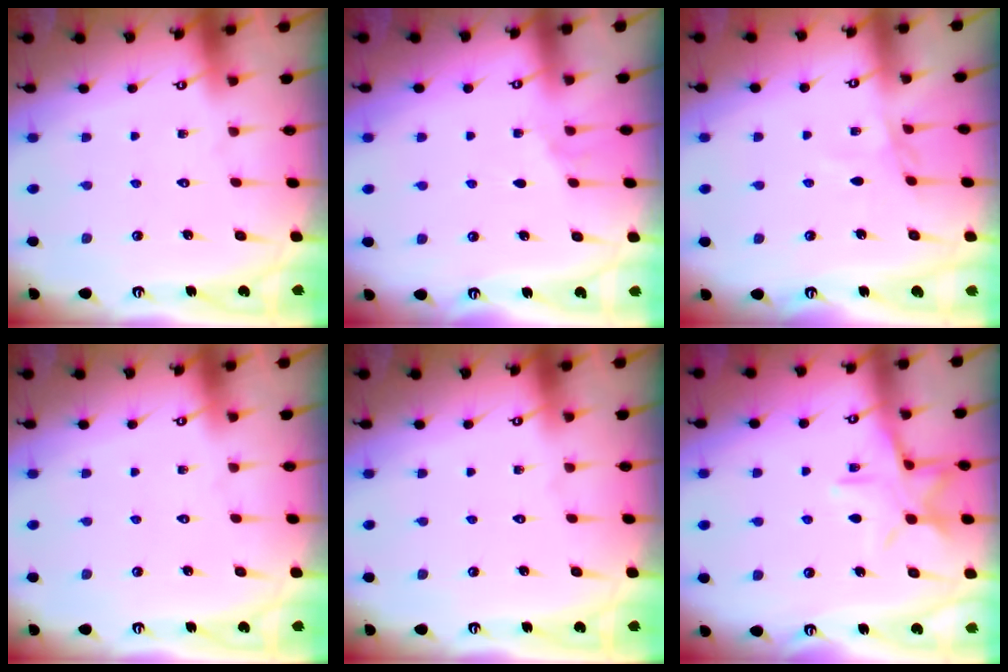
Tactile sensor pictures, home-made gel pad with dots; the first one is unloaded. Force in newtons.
{"total": 4.7, "press": 4.0, "slide": 2.5}
{"total": 2.9, "press": 2.8, "slide": 0.5}
{"total": 0.0}
{"total": 0.0}
{"total": 11.5, "press": 11.5, "slide": 0.7}